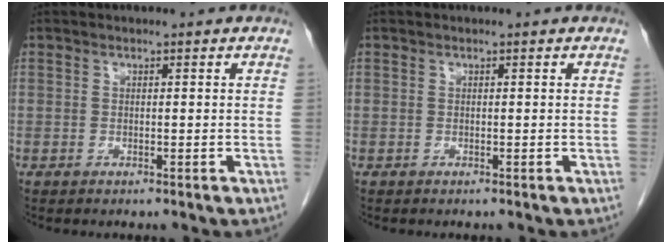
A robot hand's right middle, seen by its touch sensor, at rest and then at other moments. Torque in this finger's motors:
{"motor_torque": [0.17, -0.09, 0.07, 0.00]}